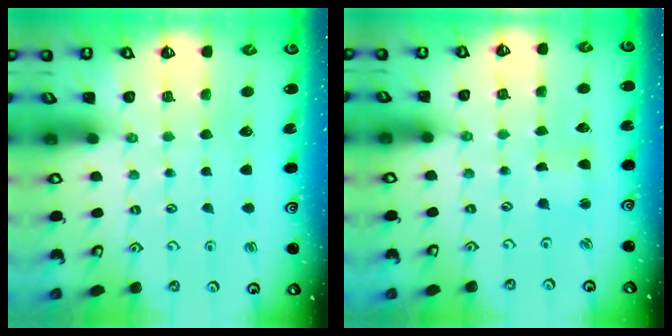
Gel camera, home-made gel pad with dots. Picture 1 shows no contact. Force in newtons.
{"total": 1.3, "press": 1.3, "slide": 0.0}